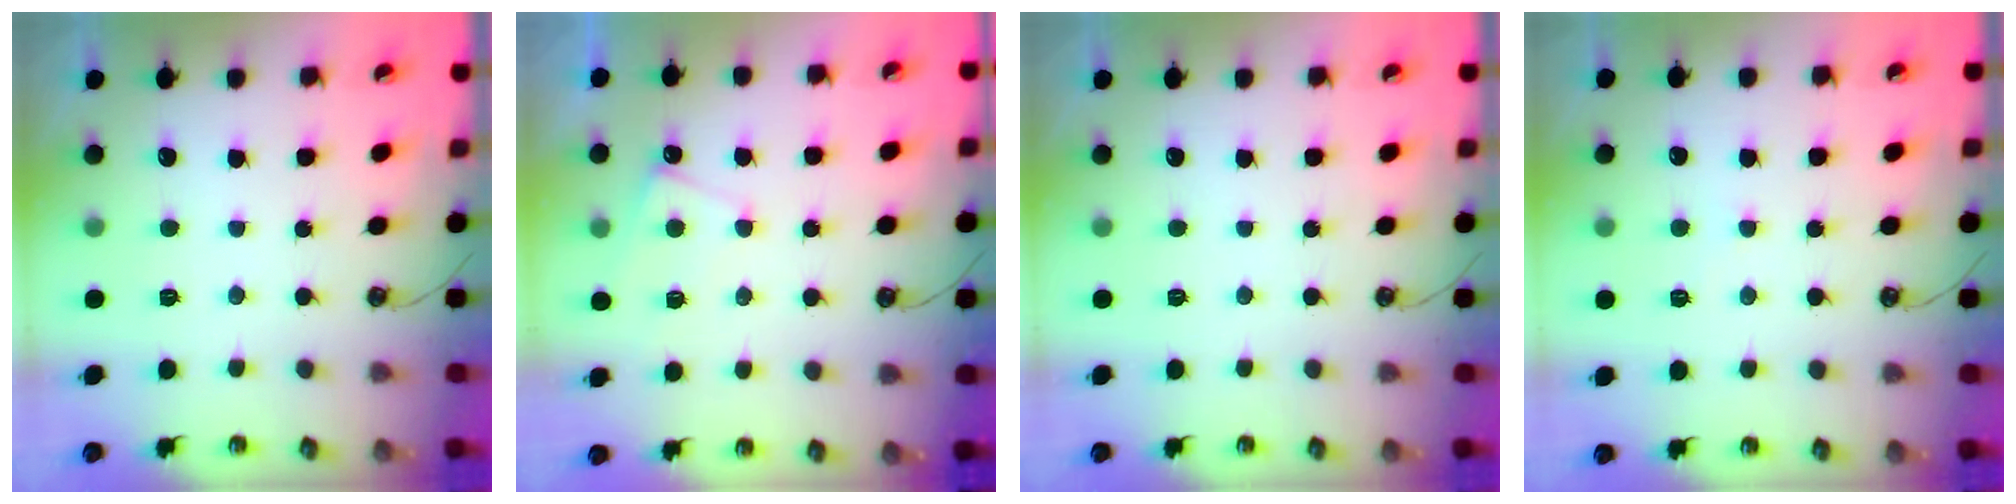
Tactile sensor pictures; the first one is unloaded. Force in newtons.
{"total": 3.8, "press": 3.8, "slide": 0.5}
{"total": 0.0}
{"total": 1.4, "press": 1.4, "slide": 0.3}